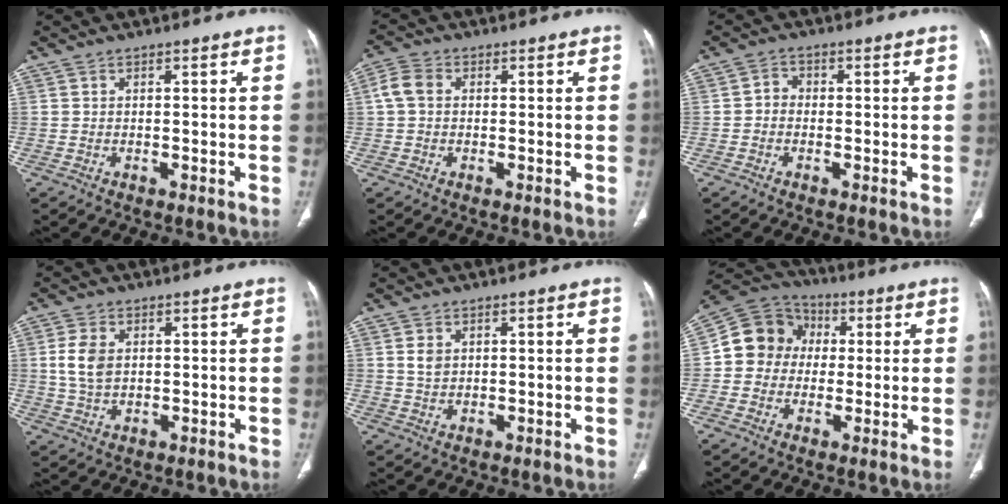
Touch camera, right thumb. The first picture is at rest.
{"total": 4.2, "force": [0.6, 3.2, 2.7], "torque": [-0.059, 0.014, 0.008]}
{"total": 2.3, "force": [-0.4, 1.9, 1.1], "torque": [-0.002, 0.010, -0.016]}
{"total": 5.8, "force": [1.0, 3.8, 4.2], "torque": [-0.085, 0.000, 0.022]}
{"total": 2.5, "force": [0.8, 1.8, 1.5], "torque": [-0.022, -0.003, 0.020]}
{"total": 11.4, "force": [0.9, 10.4, 4.8], "torque": [-0.059, 0.027, 0.002]}